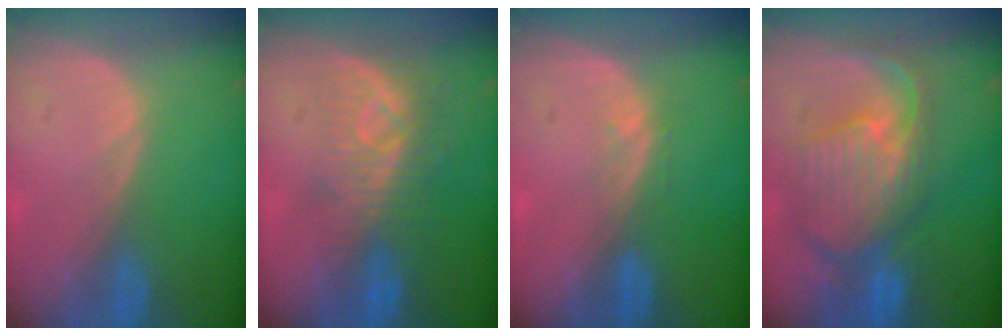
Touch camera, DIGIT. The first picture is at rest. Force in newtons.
{"total": 8.2, "press": 7.6, "slide": 3.1}
{"total": 1.0, "press": 1.0, "slide": 0.2}
{"total": 11.0, "press": 9.6, "slide": 5.3}